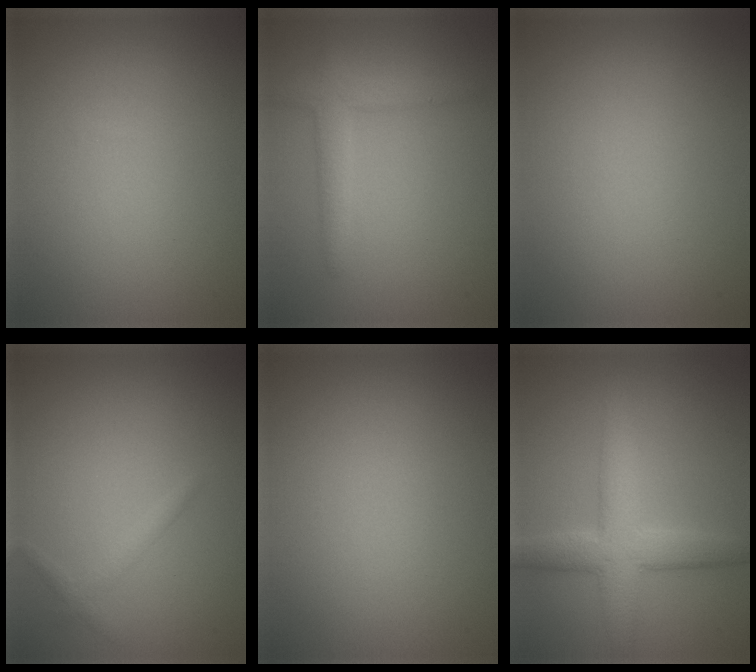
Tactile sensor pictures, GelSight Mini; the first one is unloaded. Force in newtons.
{"total": 2.7, "press": 2.7, "slide": 0.2}
{"total": 0.0}
{"total": 1.1, "press": 1.1, "slide": 0.0}
{"total": 0.0}
{"total": 4.4, "press": 4.4, "slide": 0.3}